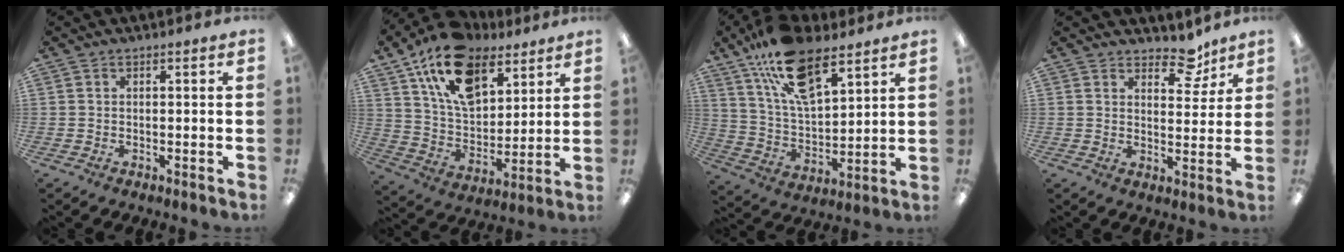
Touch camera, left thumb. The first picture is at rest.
{"total": 18.2, "force": [11.2, 10.2, 10.1], "torque": [-0.183, -0.042, 0.206]}
{"total": 16.9, "force": [11.2, 7.2, 10.4], "torque": [-0.192, -0.045, 0.200]}
{"total": 7.7, "force": [5.9, 3.8, 3.2], "torque": [-0.025, -0.039, 0.099]}